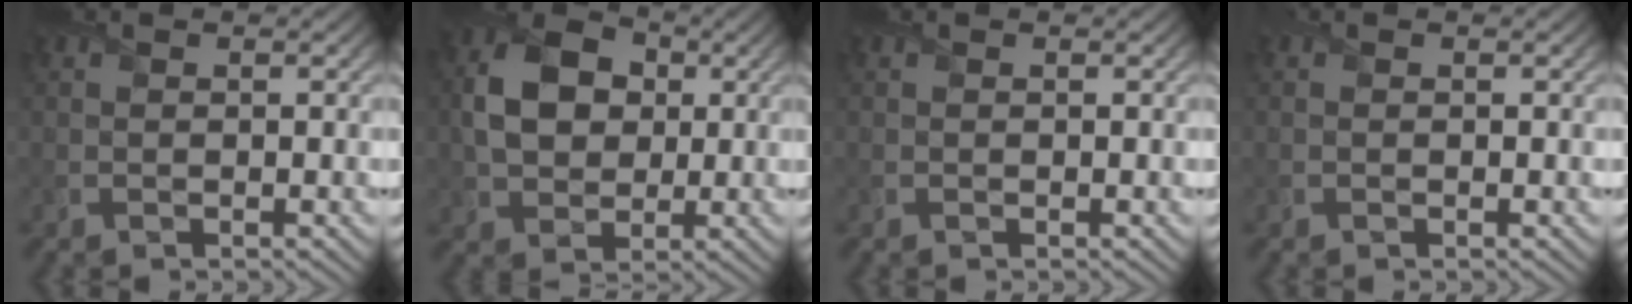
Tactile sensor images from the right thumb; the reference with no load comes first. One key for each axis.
{"total": 7.8, "fx": 1.0, "fy": 6.1, "fz": 4.8, "tx": -0.104, "ty": 0.010, "tz": 0.013}
{"total": 0.0}
{"total": 0.0}